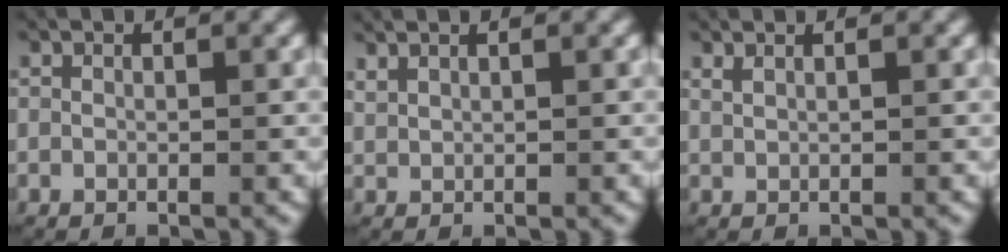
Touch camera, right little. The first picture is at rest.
{"total": 1.5, "force": [1.2, 0.6, 0.6], "torque": [-0.017, 0.004, 0.027]}
{"total": 0.9, "force": [0.7, 0.2, 0.5], "torque": [-0.013, 0.002, 0.017]}